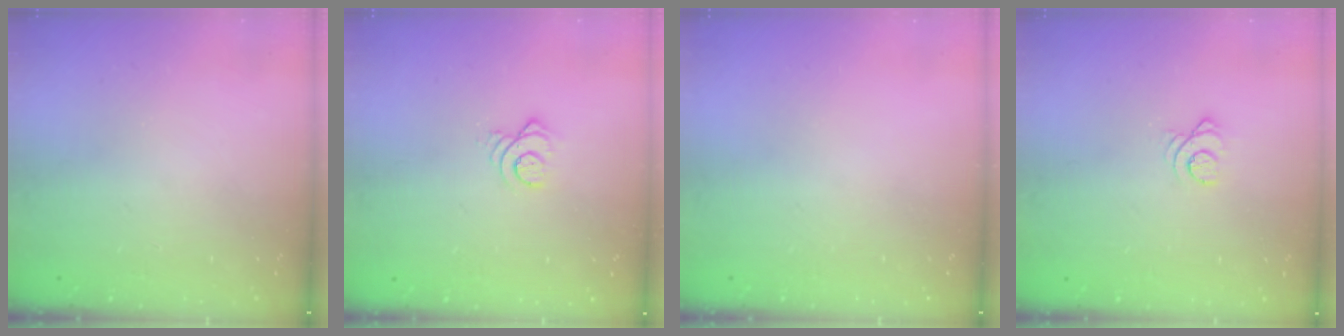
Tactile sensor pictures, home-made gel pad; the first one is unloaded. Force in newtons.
{"total": 3.5, "press": 3.5, "slide": 0.3}
{"total": 0.0}
{"total": 2.5, "press": 2.5, "slide": 0.2}